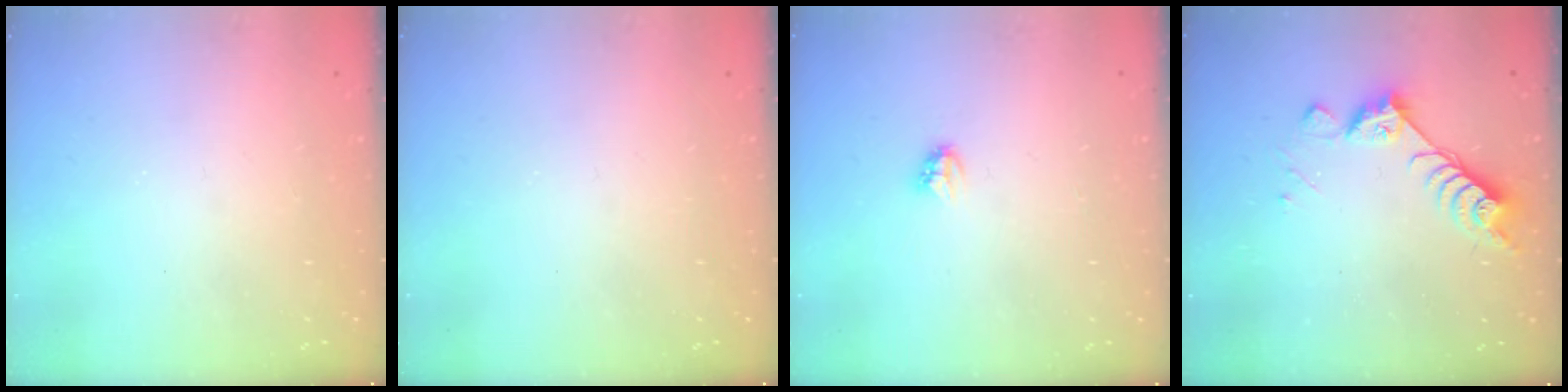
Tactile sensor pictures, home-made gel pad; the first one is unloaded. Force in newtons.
{"total": 0.0}
{"total": 2.7, "press": 2.7, "slide": 0.3}
{"total": 7.0, "press": 6.9, "slide": 1.4}